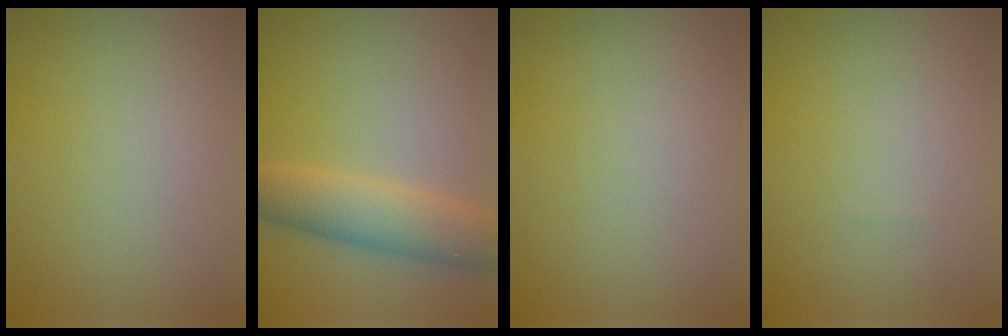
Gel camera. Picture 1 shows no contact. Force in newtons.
{"total": 5.3, "press": 5.3, "slide": 0.2}
{"total": 0.0}
{"total": 0.0}